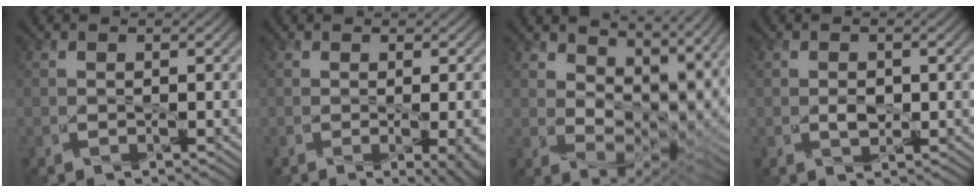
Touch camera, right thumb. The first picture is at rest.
{"total": 5.2, "force": [-1.1, 1.3, 4.9], "torque": [-0.059, -0.006, -0.001]}
{"total": 11.9, "force": [7.8, 5.4, 7.0], "torque": [-0.133, -0.005, 0.122]}
{"total": 1.5, "force": [0.0, 0.8, 1.2], "torque": [-0.026, -0.002, 0.002]}